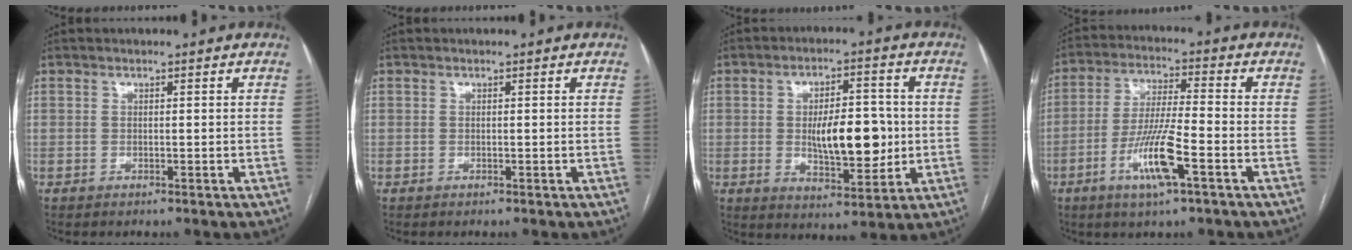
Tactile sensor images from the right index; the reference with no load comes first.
{"total": 0.0}
{"total": 11.1, "force": [-0.4, 4.3, 10.3], "torque": [-0.164, 0.003, 0.002]}
{"total": 10.7, "force": [-4.6, 0.9, 9.6], "torque": [-0.186, -0.009, -0.084]}